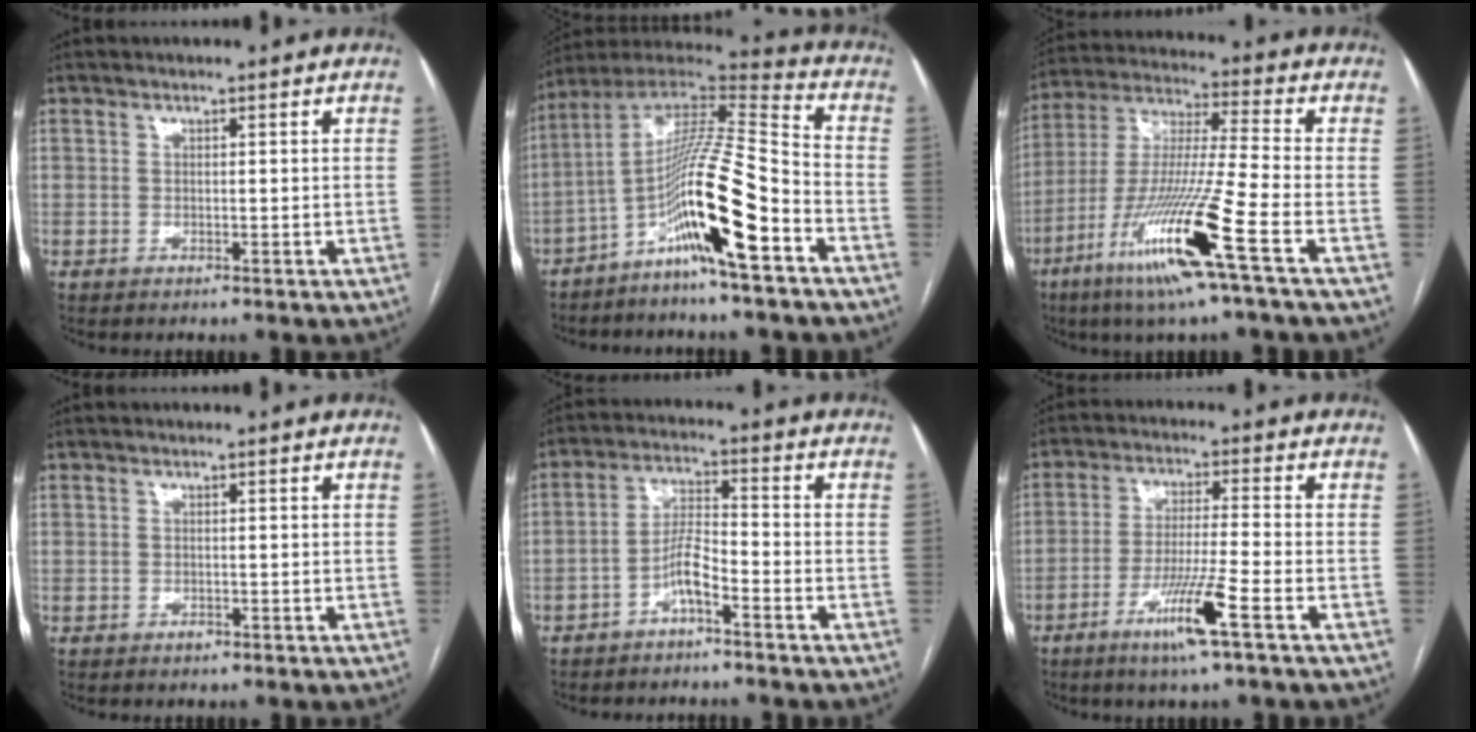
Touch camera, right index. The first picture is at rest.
{"total": 15.7, "force": [-7.2, 0.2, 14.0], "torque": [-0.260, 0.003, -0.134]}
{"total": 17.2, "force": [-8.1, -1.1, 15.1], "torque": [-0.319, -0.035, -0.157]}
{"total": 0.8, "force": [-0.5, 0.6, 0.2], "torque": [-0.002, 0.002, -0.007]}
{"total": 5.0, "force": [-3.0, 0.8, 4.0], "torque": [-0.079, 0.013, -0.058]}
{"total": 8.7, "force": [-4.5, -0.9, 7.4], "torque": [-0.141, -0.016, -0.087]}